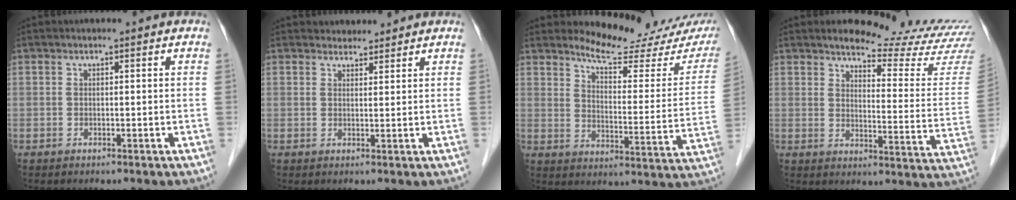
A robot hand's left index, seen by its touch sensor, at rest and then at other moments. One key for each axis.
{"total": 2.6, "fx": 2.4, "fy": 1.0, "fz": 0.0, "tx": 0.001, "ty": 0.009, "tz": 0.036}
{"total": 16.1, "fx": 14.6, "fy": 3.3, "fz": 6.1, "tx": -0.071, "ty": -0.055, "tz": 0.171}
{"total": 17.2, "fx": 16.3, "fy": 1.1, "fz": 5.5, "tx": -0.065, "ty": -0.105, "tz": 0.178}